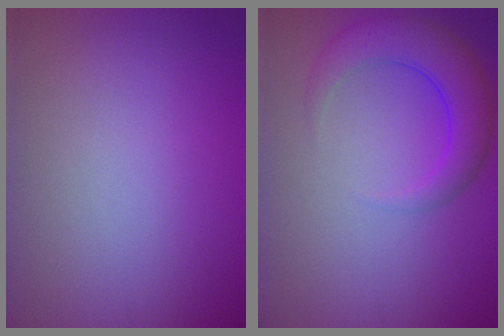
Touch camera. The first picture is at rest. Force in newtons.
{"total": 4.9, "press": 4.9, "slide": 0.4}